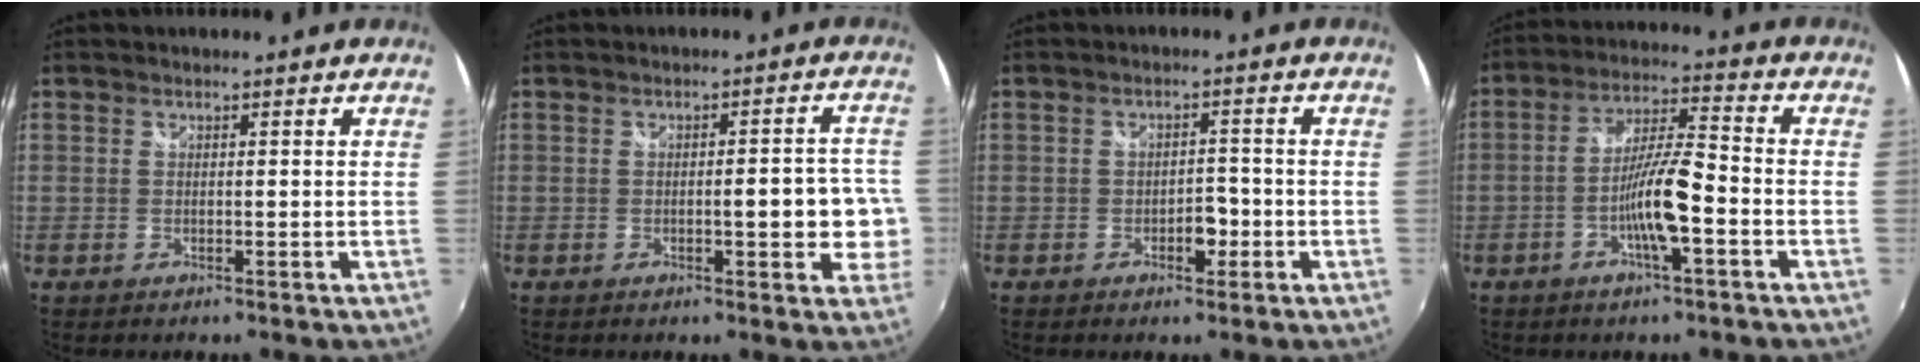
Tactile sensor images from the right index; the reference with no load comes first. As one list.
[{"total": 7.4, "force": [-1.6, 2.2, 6.9], "torque": [-0.091, 0.002, -0.012]}, {"total": 3.2, "force": [-1.5, 2.0, 2.1], "torque": [-0.034, 0.001, -0.023]}, {"total": 9.3, "force": [-3.6, 1.0, 8.5], "torque": [-0.163, 0.001, -0.066]}]